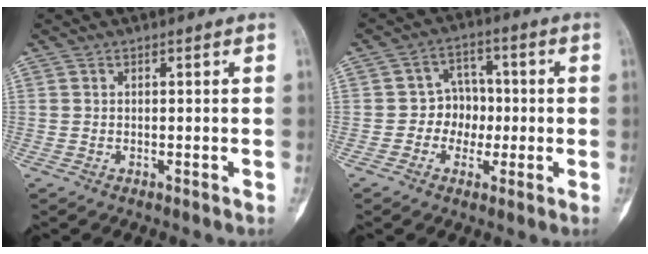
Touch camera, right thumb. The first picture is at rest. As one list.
[{"total": 6.9, "force": [-0.8, 6.0, 3.1], "torque": [-0.002, 0.019, -0.025]}]